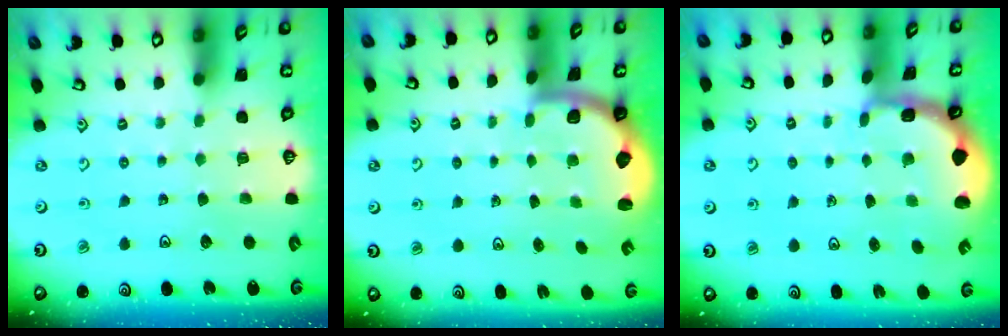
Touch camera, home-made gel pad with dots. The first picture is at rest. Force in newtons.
{"total": 1.9, "press": 1.8, "slide": 0.5}
{"total": 1.8, "press": 1.6, "slide": 0.7}